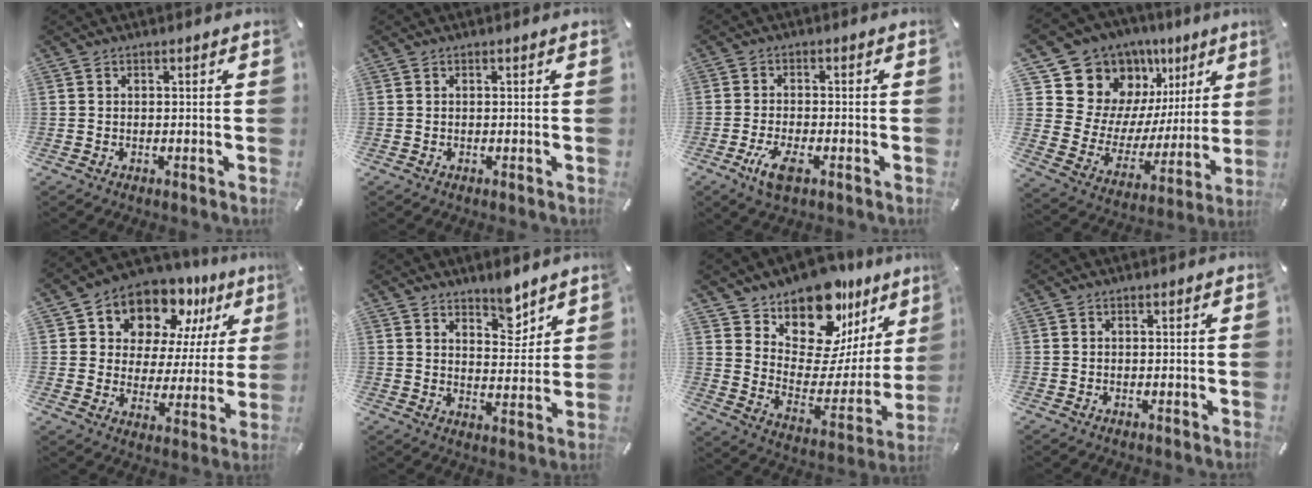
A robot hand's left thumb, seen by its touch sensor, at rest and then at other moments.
{"total": 0.0}
{"total": 5.5, "force": [-2.5, 2.1, 4.4], "torque": [-0.102, -0.004, -0.048]}
{"total": 16.5, "force": [10.6, 11.8, 4.7], "torque": [-0.074, -0.096, 0.206]}
{"total": 11.7, "force": [9.0, 7.1, 2.5], "torque": [-0.050, -0.081, 0.168]}
{"total": 7.0, "force": [6.1, 2.8, 1.9], "torque": [0.000, -0.054, 0.105]}
{"total": 17.1, "force": [13.2, 9.1, 5.7], "torque": [-0.084, -0.133, 0.230]}
{"total": 0.0}